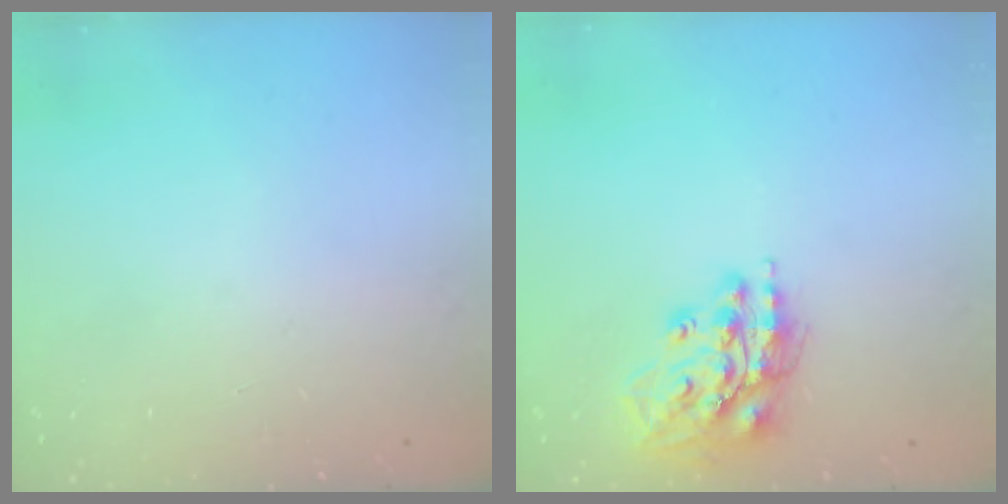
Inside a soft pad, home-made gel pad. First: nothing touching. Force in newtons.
{"total": 15.4, "press": 15.3, "slide": 1.9}